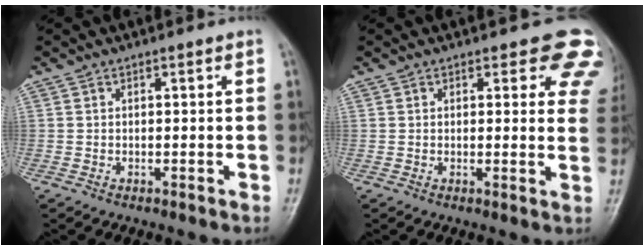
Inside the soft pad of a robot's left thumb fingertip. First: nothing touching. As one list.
[{"total": 8.6, "force": [6.2, 4.3, 4.3], "torque": [0.003, -0.026, 0.054]}]